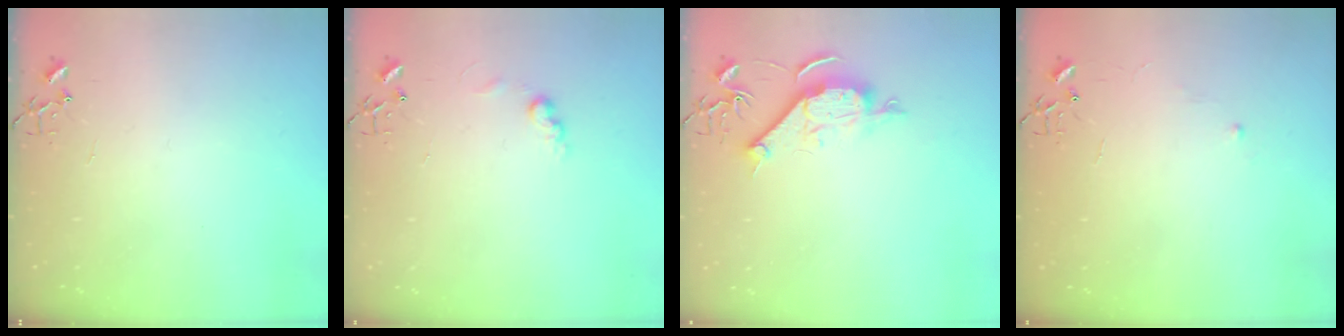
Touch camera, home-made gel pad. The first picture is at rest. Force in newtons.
{"total": 6.4, "press": 6.4, "slide": 0.5}
{"total": 10.4, "press": 10.4, "slide": 0.9}
{"total": 4.4, "press": 4.4, "slide": 0.6}